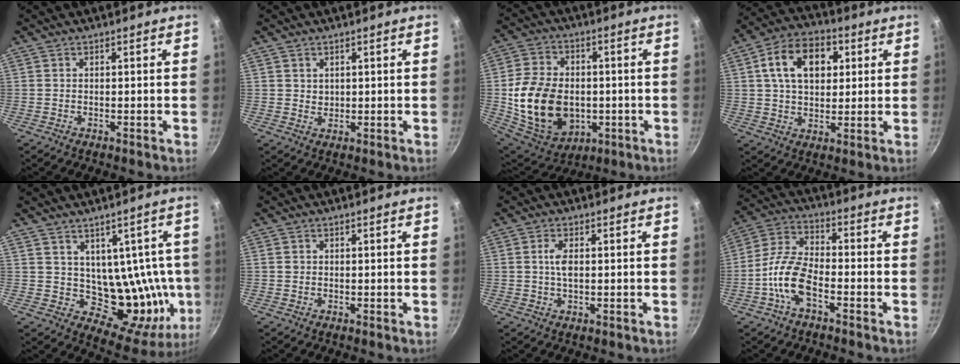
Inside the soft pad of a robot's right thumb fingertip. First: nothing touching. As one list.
[{"total": 1.7, "force": [0.8, 1.5, 0.5], "torque": [-0.001, -0.004, 0.016]}, {"total": 19.3, "force": [-2.3, 14.1, 13.0], "torque": [-0.224, 0.008, -0.021]}, {"total": 14.3, "force": [4.0, 9.6, 9.8], "torque": [-0.134, 0.010, 0.055]}, {"total": 15.4, "force": [2.5, 10.9, 10.7], "torque": [-0.070, -0.037, 0.054]}, {"total": 0.7, "force": [0.0, 0.7, 0.1], "torque": [-0.001, 0.002, 0.000]}, {"total": 3.3, "force": [0.3, 1.3, 3.0], "torque": [-0.064, 0.003, 0.003]}, {"total": 9.9, "force": [-4.1, 4.6, 7.7], "torque": [-0.153, 0.037, -0.093]}]